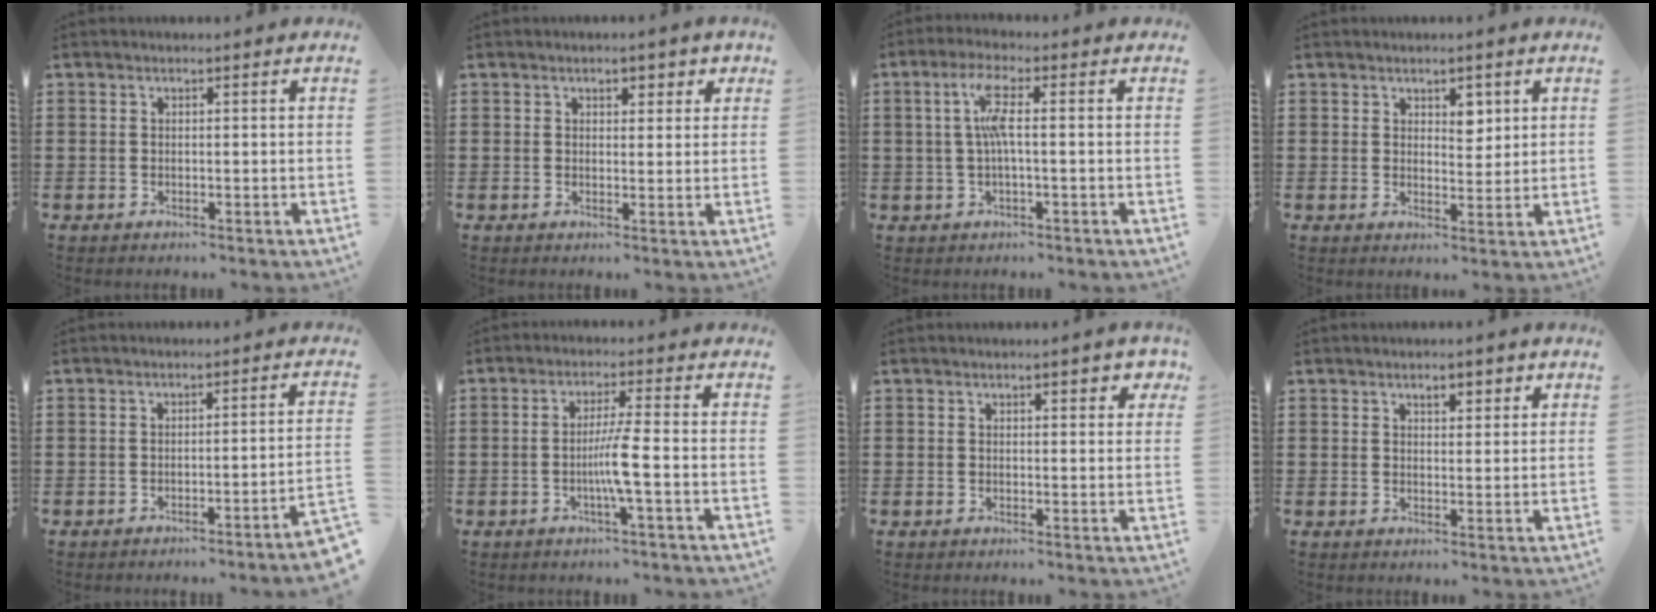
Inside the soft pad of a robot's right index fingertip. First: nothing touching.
{"total": 2.1, "force": [1.4, 1.3, 0.9], "torque": [-0.016, 0.007, 0.023]}
{"total": 5.0, "force": [0.1, 0.6, 5.0], "torque": [-0.109, -0.003, -0.007]}
{"total": 3.1, "force": [1.9, 1.8, 1.7], "torque": [-0.022, 0.002, 0.031]}
{"total": 2.2, "force": [-1.9, -0.5, 1.0], "torque": [-0.019, -0.001, -0.039]}
{"total": 4.8, "force": [-1.3, -0.5, 4.6], "torque": [-0.089, -0.011, -0.030]}
{"total": 2.2, "force": [1.3, 0.8, 1.5], "torque": [-0.017, 0.001, 0.018]}
{"total": 2.5, "force": [1.6, 1.1, 1.7], "torque": [-0.020, 0.000, 0.023]}